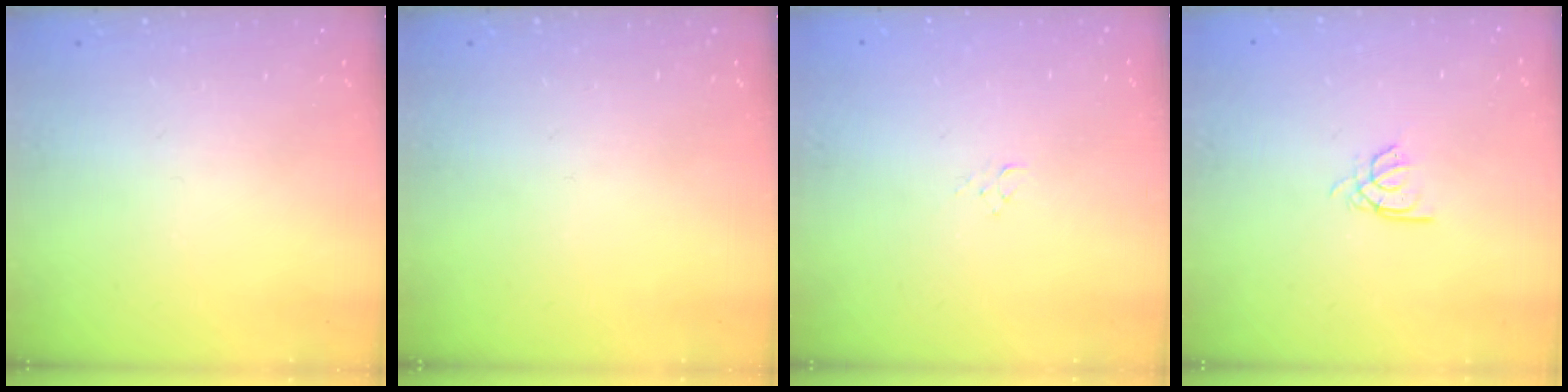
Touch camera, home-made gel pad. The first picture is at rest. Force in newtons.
{"total": 0.0}
{"total": 2.9, "press": 2.9, "slide": 0.3}
{"total": 2.4, "press": 2.4, "slide": 0.4}